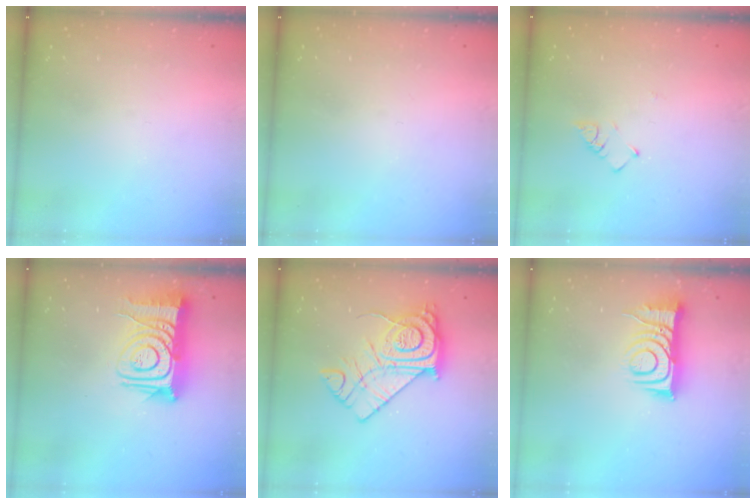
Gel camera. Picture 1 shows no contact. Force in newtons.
{"total": 0.0}
{"total": 3.5, "press": 3.5, "slide": 0.4}
{"total": 15.9, "press": 15.8, "slide": 1.6}
{"total": 17.2, "press": 17.1, "slide": 1.3}
{"total": 10.4, "press": 10.4, "slide": 1.0}